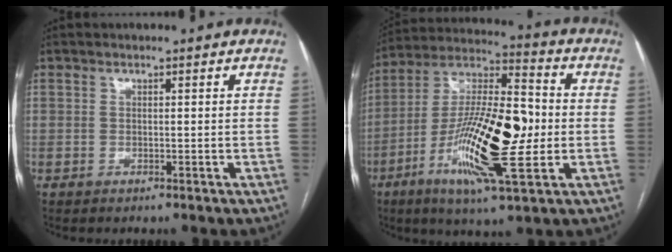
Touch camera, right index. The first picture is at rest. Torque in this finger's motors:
{"motor_torque": [2.14, 0.00, 0.62, 0.21]}